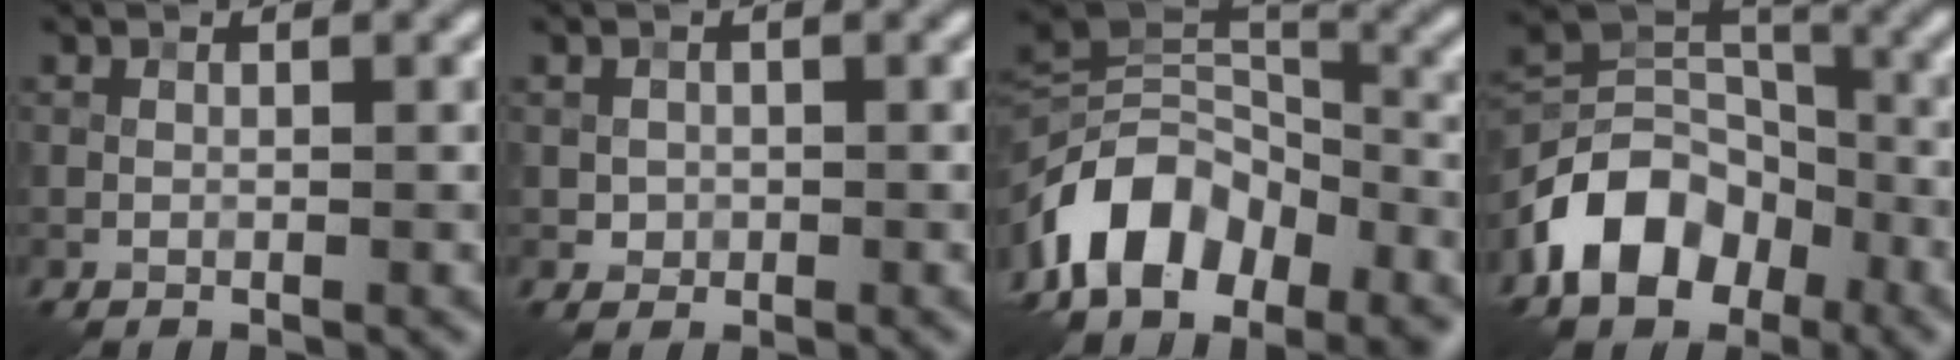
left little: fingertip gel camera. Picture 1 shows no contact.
{"total": 1.0, "force": [0.0, 0.9, 0.2], "torque": [0.004, -0.003, -0.002]}
{"total": 11.4, "force": [-6.9, 6.4, 6.4], "torque": [-0.110, 0.023, -0.121]}
{"total": 8.8, "force": [-4.7, 5.7, 4.7], "torque": [-0.081, 0.000, -0.098]}